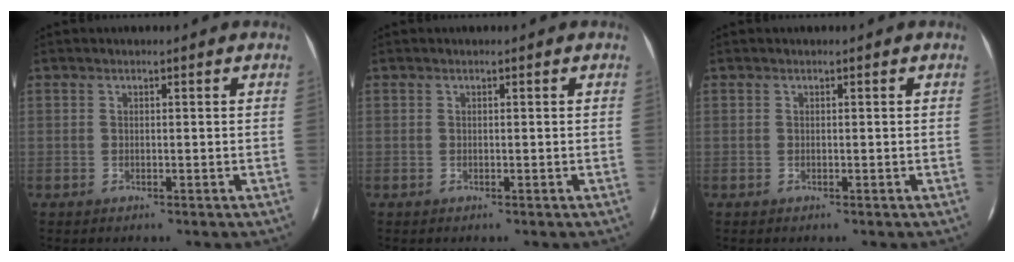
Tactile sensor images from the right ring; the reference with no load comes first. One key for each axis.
{"total": 0.0}
{"total": 0.0}